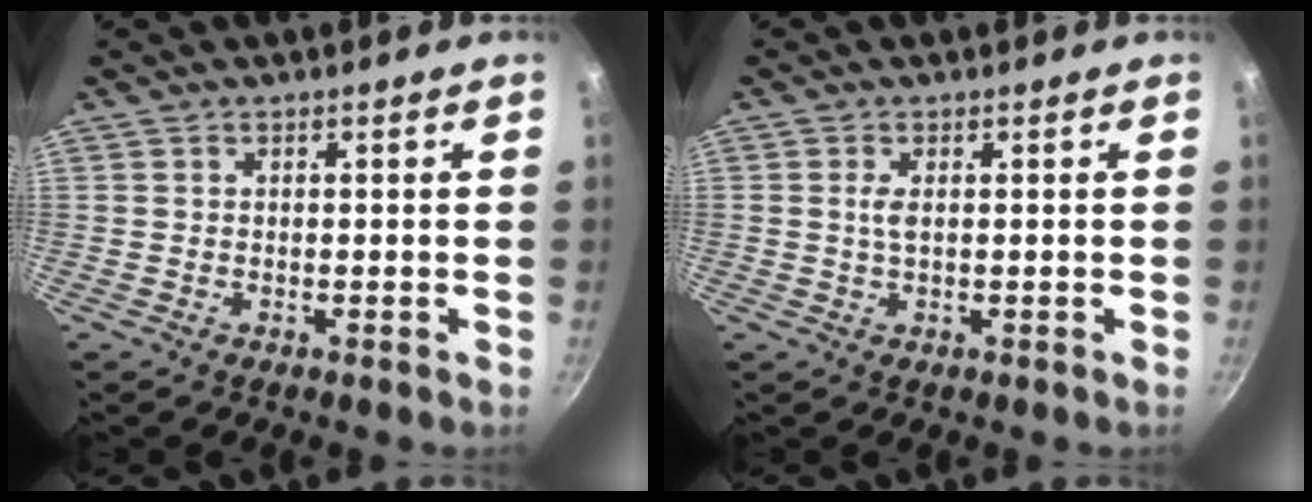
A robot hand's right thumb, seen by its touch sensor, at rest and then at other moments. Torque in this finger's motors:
{"motor_torque": [0.08, 0.19, 0.54, 0.22, 0.08]}